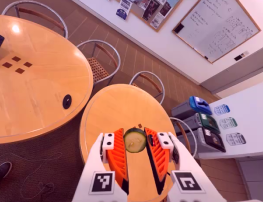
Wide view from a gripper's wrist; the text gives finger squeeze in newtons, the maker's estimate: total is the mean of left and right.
{"total": 8.6, "left": 8.8, "right": 8.3}